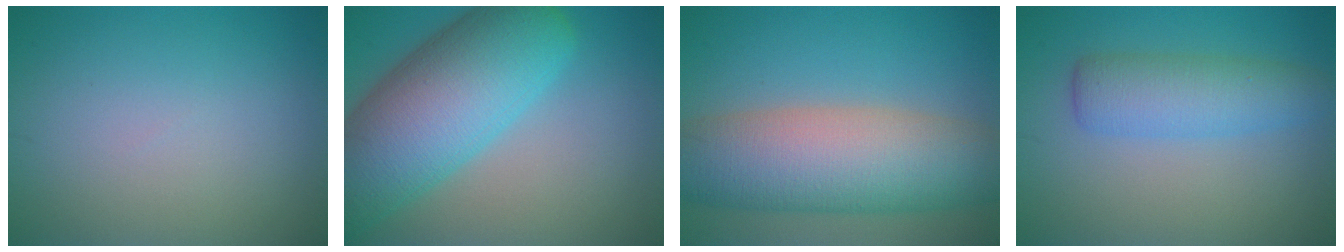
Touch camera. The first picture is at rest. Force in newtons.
{"total": 12.0, "press": 12.0, "slide": 0.5}
{"total": 11.0, "press": 10.9, "slide": 0.8}
{"total": 4.3, "press": 4.3, "slide": 0.1}